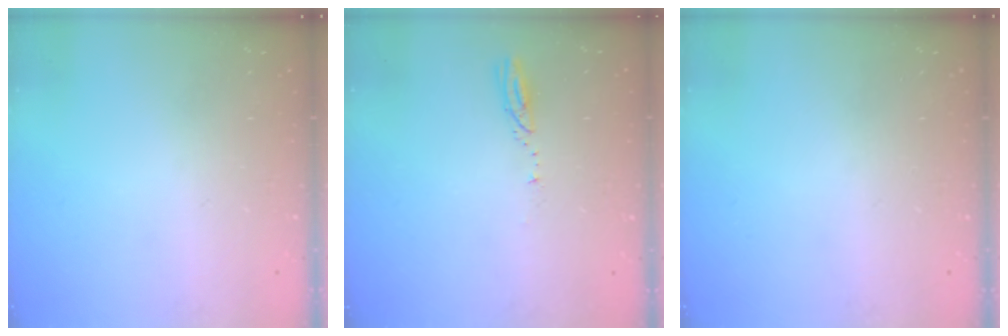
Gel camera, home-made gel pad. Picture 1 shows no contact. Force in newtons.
{"total": 3.1, "press": 3.1, "slide": 0.2}
{"total": 0.0}